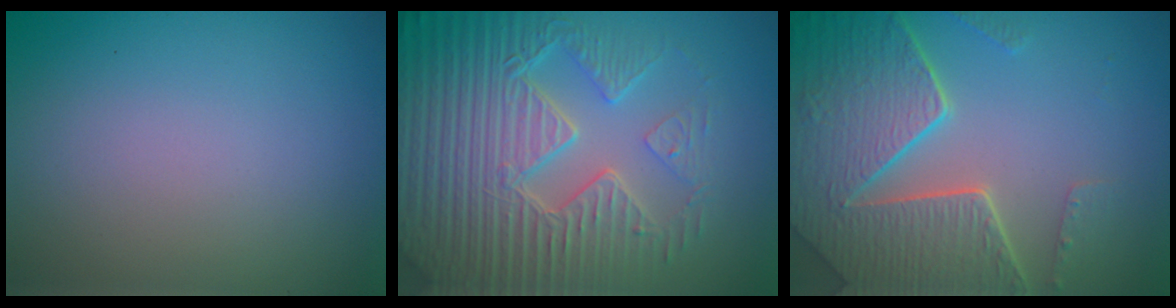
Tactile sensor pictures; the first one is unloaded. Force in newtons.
{"total": 8.3, "press": 6.4, "slide": 5.3}
{"total": 8.1, "press": 5.8, "slide": 5.6}